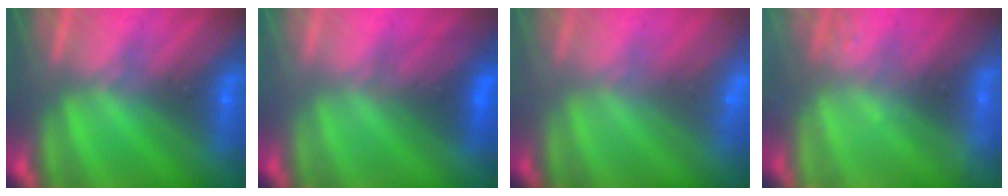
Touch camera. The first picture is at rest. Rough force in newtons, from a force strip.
{"total": 2.7}
{"total": 2.9}
{"total": 2.2}